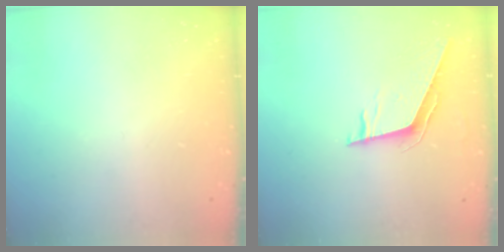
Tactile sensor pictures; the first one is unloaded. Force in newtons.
{"total": 8.4, "press": 7.9, "slide": 2.9}